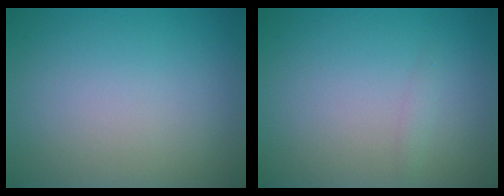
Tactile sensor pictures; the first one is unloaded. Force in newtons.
{"total": 0.6, "press": 0.6, "slide": 0.0}